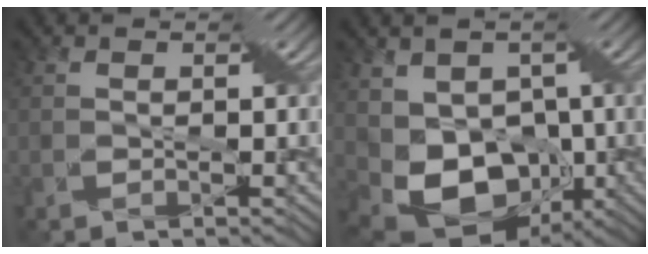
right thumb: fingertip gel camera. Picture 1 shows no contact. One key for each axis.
{"total": 10.2, "fx": -1.2, "fy": 7.4, "fz": 6.9, "tx": -0.137, "ty": -0.027, "tz": -0.019}